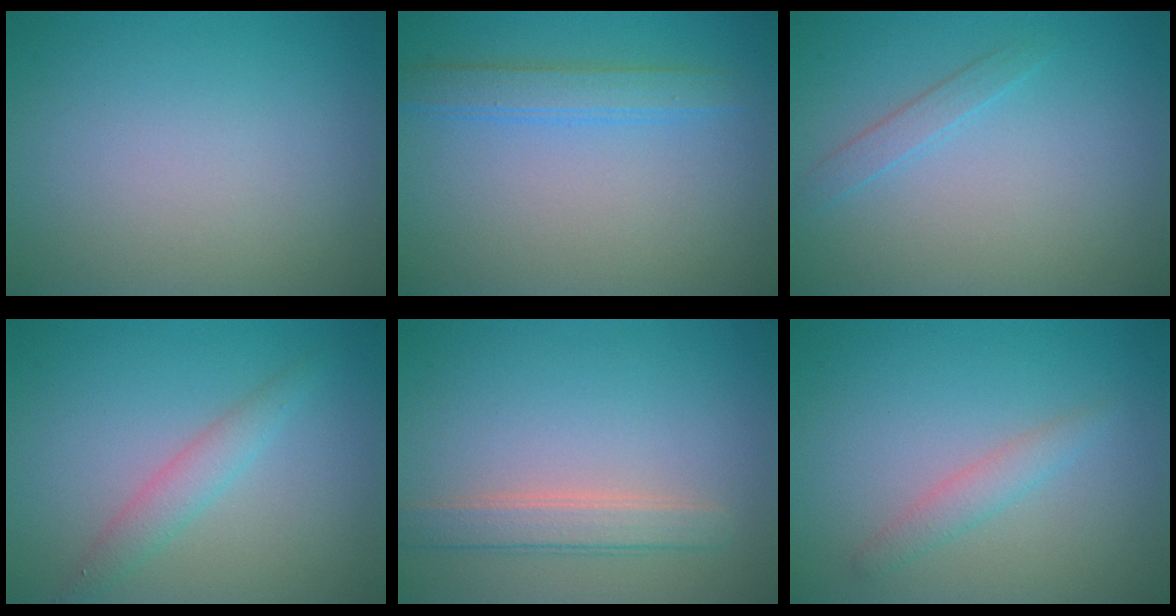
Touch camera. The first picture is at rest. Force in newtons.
{"total": 2.0, "press": 2.0, "slide": 0.1}
{"total": 1.3, "press": 1.3, "slide": 0.0}
{"total": 2.2, "press": 2.2, "slide": 0.0}
{"total": 2.7, "press": 2.7, "slide": 0.5}
{"total": 1.6, "press": 1.6, "slide": 0.0}